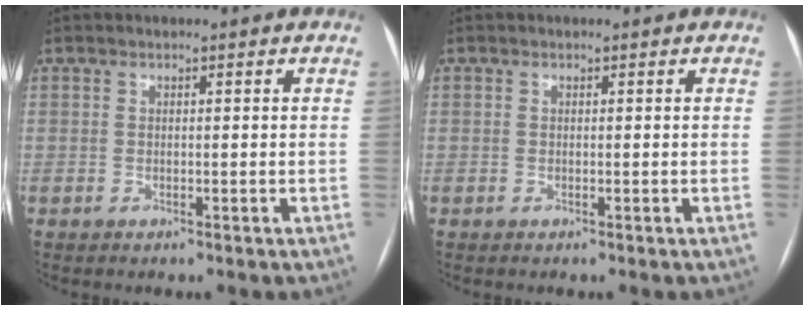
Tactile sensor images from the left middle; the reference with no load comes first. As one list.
[{"total": 0.0}]